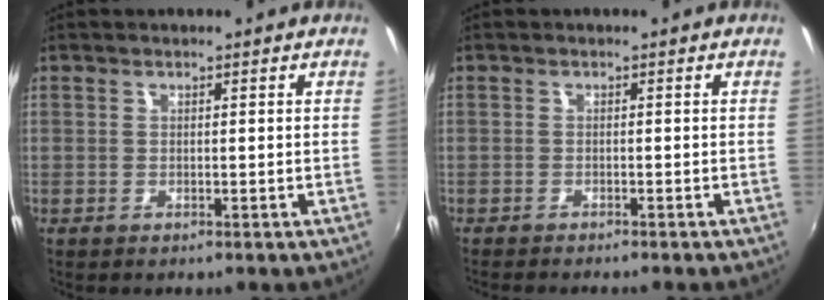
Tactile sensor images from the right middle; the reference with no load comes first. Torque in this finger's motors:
{"motor_torque": [1.09, -1.05, 0.09, 0.05]}